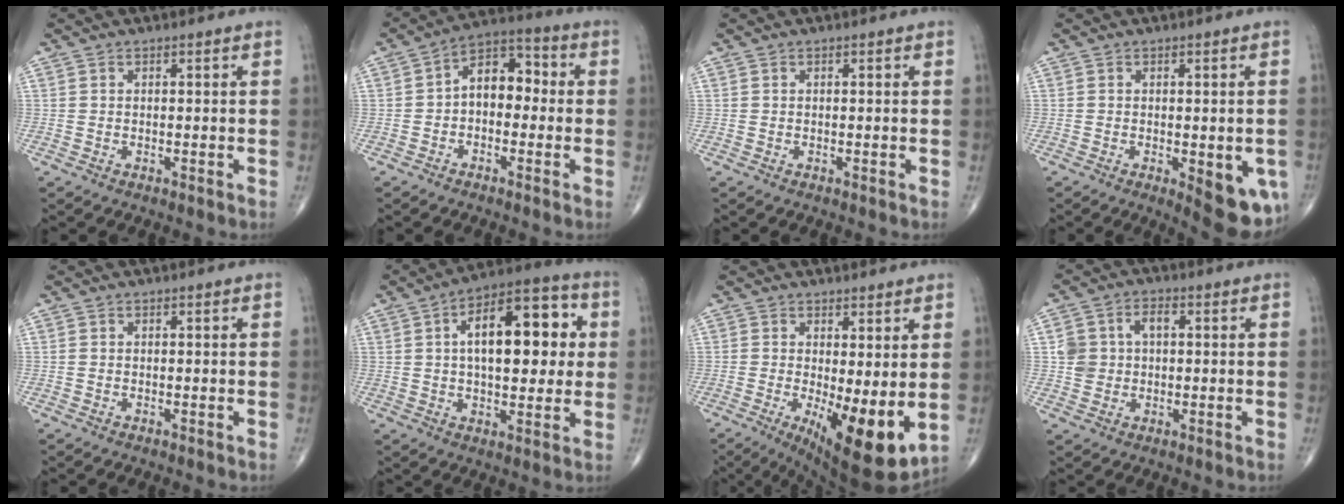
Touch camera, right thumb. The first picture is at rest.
{"total": 8.9, "force": [-0.4, 5.8, 6.7], "torque": [-0.076, 0.037, -0.024]}
{"total": 0.0}
{"total": 9.7, "force": [-2.8, 3.6, 8.5], "torque": [-0.084, -0.012, -0.028]}
{"total": 0.0}
{"total": 18.3, "force": [3.4, 8.9, 15.7], "torque": [-0.200, 0.018, 0.044]}
{"total": 12.4, "force": [-1.3, 3.9, 11.7], "torque": [-0.172, -0.030, -0.008]}
{"total": 6.5, "force": [0.8, 5.0, 4.0], "torque": [-0.062, 0.016, 0.016]}